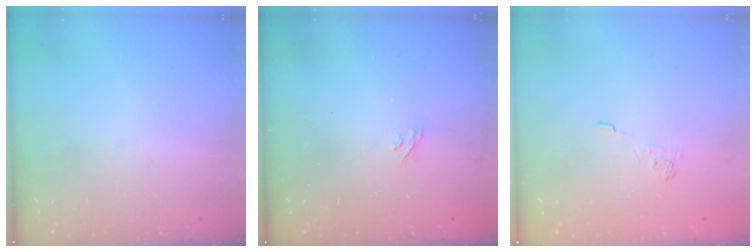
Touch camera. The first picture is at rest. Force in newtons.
{"total": 2.2, "press": 1.9, "slide": 1.1}
{"total": 2.3, "press": 1.8, "slide": 1.3}